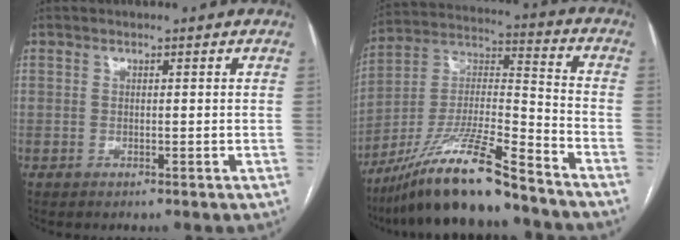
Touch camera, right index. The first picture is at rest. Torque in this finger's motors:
{"motor_torque": [1.06, -1.08, 0.53, 0.21]}